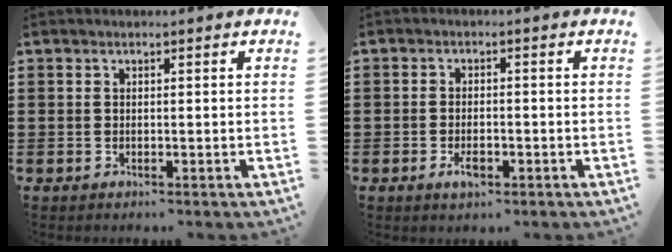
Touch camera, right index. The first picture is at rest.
{"total": 2.7, "force": [-1.2, 1.2, 2.2], "torque": [-0.039, 0.002, -0.020]}